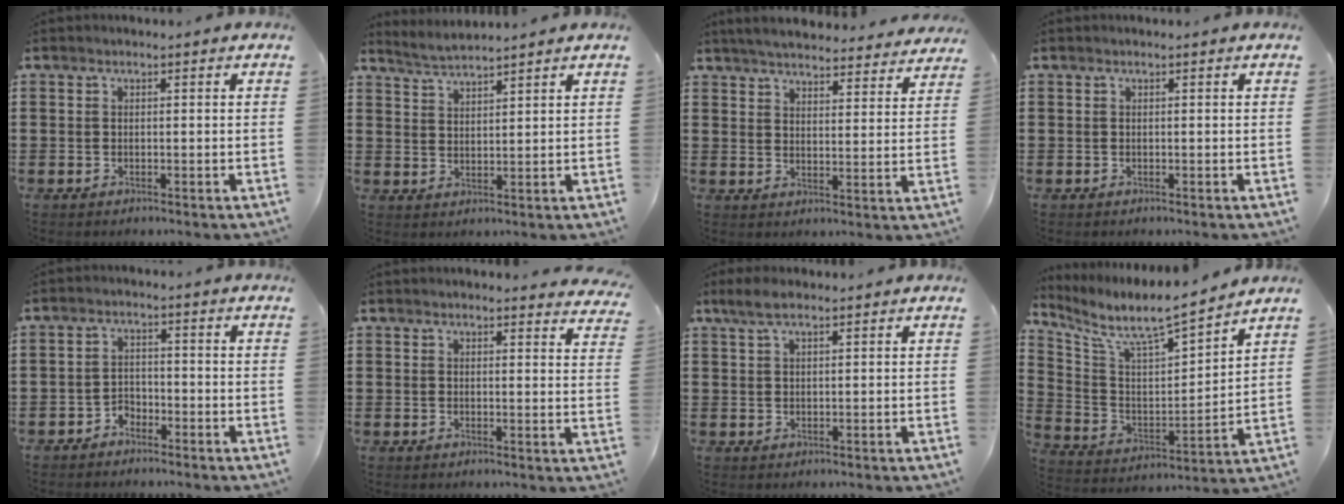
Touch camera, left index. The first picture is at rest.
{"total": 2.8, "force": [2.7, -0.5, 0.0], "torque": [-0.010, -0.010, 0.051]}
{"total": 4.9, "force": [4.8, -0.1, 0.9], "torque": [-0.038, -0.027, 0.085]}
{"total": 0.0}
{"total": 2.4, "force": [-2.3, 0.8, 0.0], "torque": [-0.011, -0.001, -0.052]}
{"total": 2.6, "force": [2.6, -0.2, 0.4], "torque": [-0.007, -0.014, 0.048]}
{"total": 3.3, "force": [2.0, 0.9, 2.4], "torque": [-0.050, 0.004, 0.038]}
{"total": 6.6, "force": [5.9, 0.8, 2.9], "torque": [-0.088, -0.052, 0.093]}